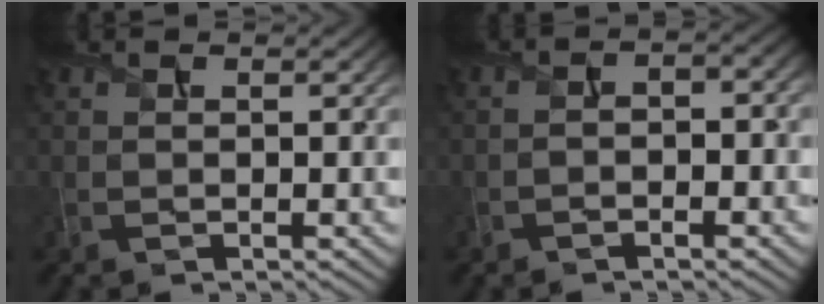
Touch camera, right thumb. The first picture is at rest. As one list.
[{"total": 2.8, "force": [-1.5, 0.8, 2.2], "torque": [-0.042, 0.001, -0.030]}]